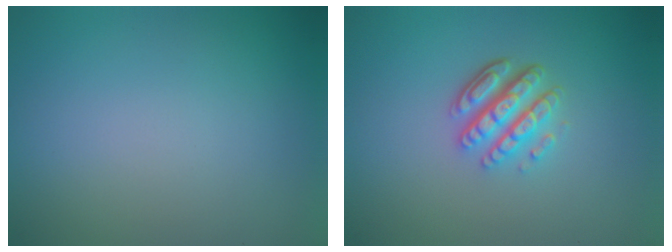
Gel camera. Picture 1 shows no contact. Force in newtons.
{"total": 4.3, "press": 3.3, "slide": 2.8}